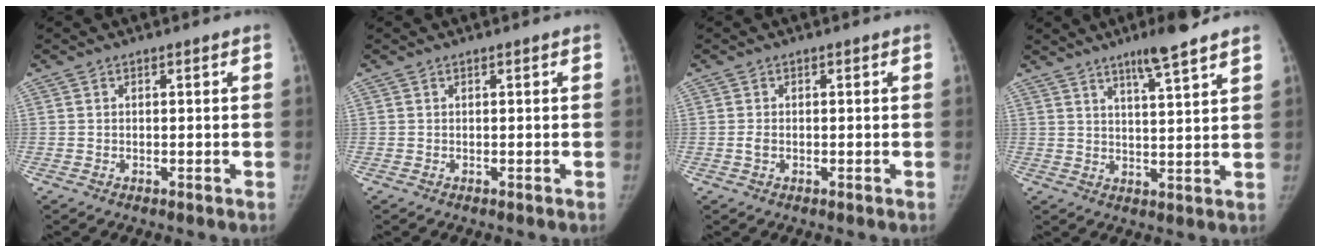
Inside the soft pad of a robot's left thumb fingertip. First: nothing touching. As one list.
[{"total": 0.0}, {"total": 1.4, "force": [-0.3, 1.0, 0.9], "torque": [-0.015, 0.002, -0.006]}, {"total": 8.0, "force": [5.8, 0.5, 5.5], "torque": [-0.085, -0.033, 0.091]}]